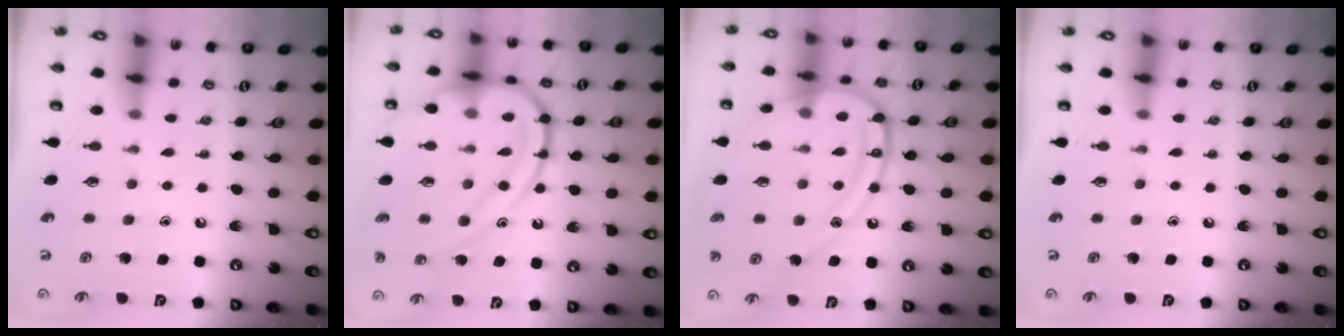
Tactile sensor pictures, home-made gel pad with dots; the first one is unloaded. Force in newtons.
{"total": 20.1, "press": 20.0, "slide": 1.9}
{"total": 17.4, "press": 17.3, "slide": 1.6}
{"total": 0.0}